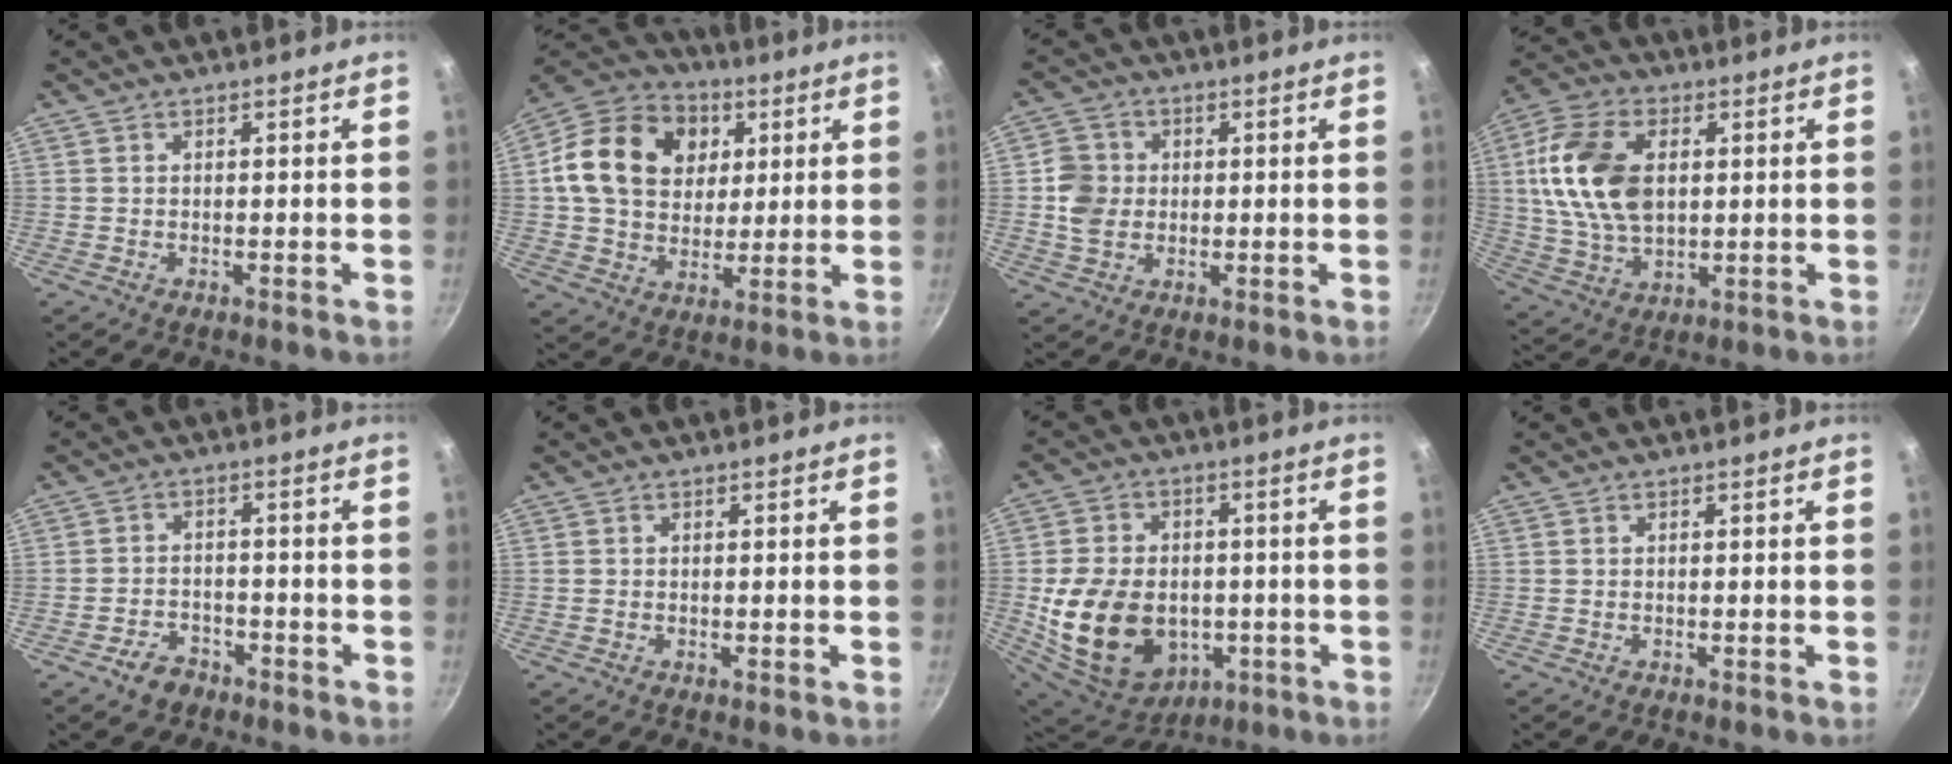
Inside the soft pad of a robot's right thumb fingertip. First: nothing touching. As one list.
[{"total": 19.8, "force": [4.7, 15.4, 11.4], "torque": [-0.179, 0.010, 0.072]}, {"total": 6.8, "force": [0.3, 6.0, 3.3], "torque": [-0.041, 0.006, 0.000]}, {"total": 17.0, "force": [2.7, 10.8, 12.8], "torque": [-0.233, 0.000, 0.049]}, {"total": 4.6, "force": [-3.1, 2.9, 1.6], "torque": [-0.018, 0.032, -0.048]}, {"total": 0.0}, {"total": 20.1, "force": [-3.3, 14.9, 13.0], "torque": [-0.230, 0.013, -0.036]}, {"total": 0.0}]